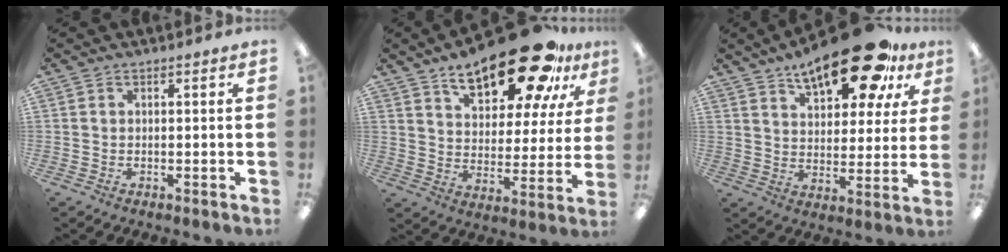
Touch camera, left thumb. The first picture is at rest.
{"total": 24.1, "force": [16.0, 9.5, 15.3], "torque": [-0.239, -0.081, 0.266]}
{"total": 19.9, "force": [13.5, 7.9, 12.3], "torque": [-0.184, -0.068, 0.224]}